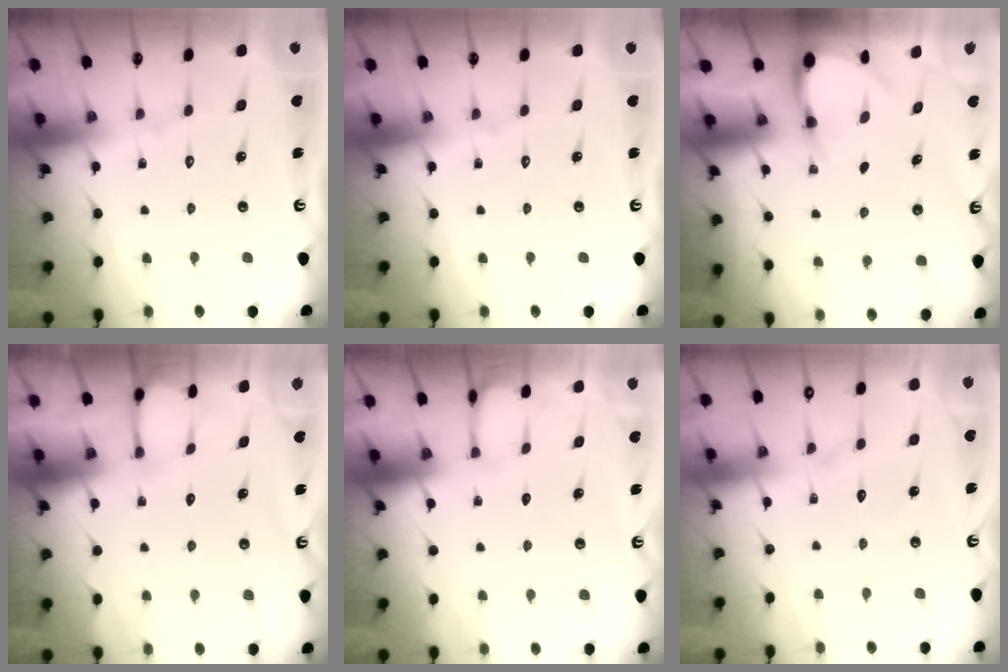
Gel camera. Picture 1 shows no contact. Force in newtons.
{"total": 0.0}
{"total": 3.7, "press": 3.7, "slide": 0.2}
{"total": 2.6, "press": 2.6, "slide": 0.3}
{"total": 0.8, "press": 0.8, "slide": 0.0}
{"total": 4.9, "press": 4.9, "slide": 0.5}